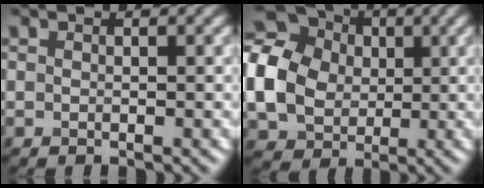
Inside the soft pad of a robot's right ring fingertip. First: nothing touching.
{"total": 12.5, "force": [0.9, 10.5, 6.7], "torque": [-0.167, 0.011, -0.002]}